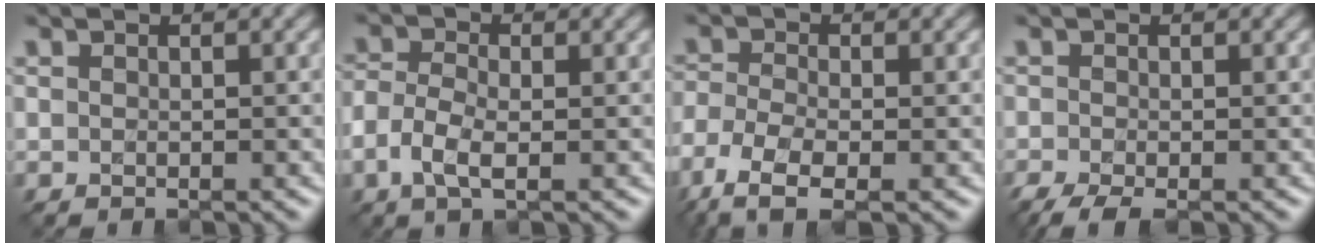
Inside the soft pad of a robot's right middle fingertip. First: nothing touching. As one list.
[{"total": 2.9, "force": [-1.3, 1.4, 2.2], "torque": [-0.058, -0.007, -0.028]}, {"total": 5.3, "force": [-3.9, 1.9, 3.1], "torque": [-0.074, -0.016, -0.081]}, {"total": 2.9, "force": [-2.1, 0.7, 1.9], "torque": [-0.040, -0.006, -0.040]}]